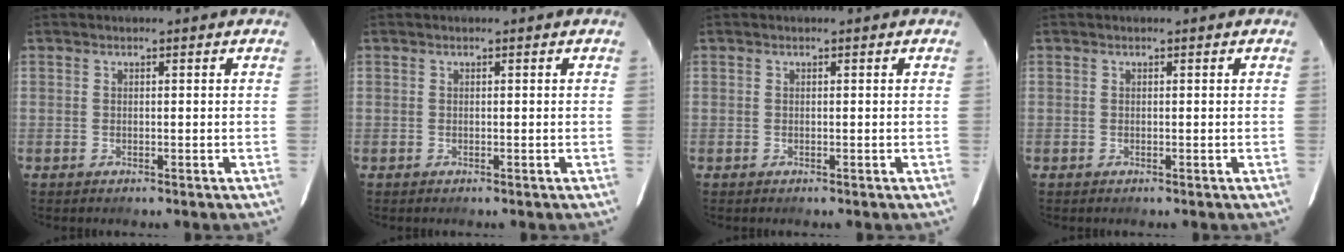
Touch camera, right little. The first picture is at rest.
{"total": 0.0}
{"total": 0.0}
{"total": 0.0}